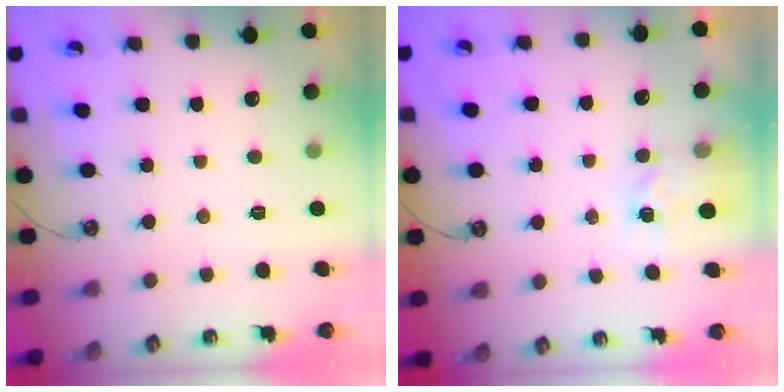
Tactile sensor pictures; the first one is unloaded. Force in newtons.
{"total": 4.2, "press": 4.2, "slide": 0.5}